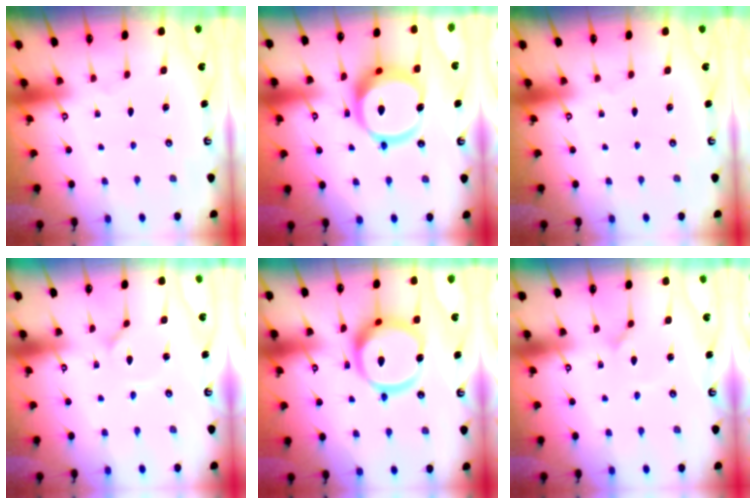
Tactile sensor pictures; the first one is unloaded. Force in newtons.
{"total": 15.7, "press": 15.6, "slide": 1.8}
{"total": 0.0}
{"total": 1.2, "press": 1.2, "slide": 0.1}
{"total": 16.6, "press": 16.5, "slide": 1.8}
{"total": 1.8, "press": 1.8, "slide": 0.1}